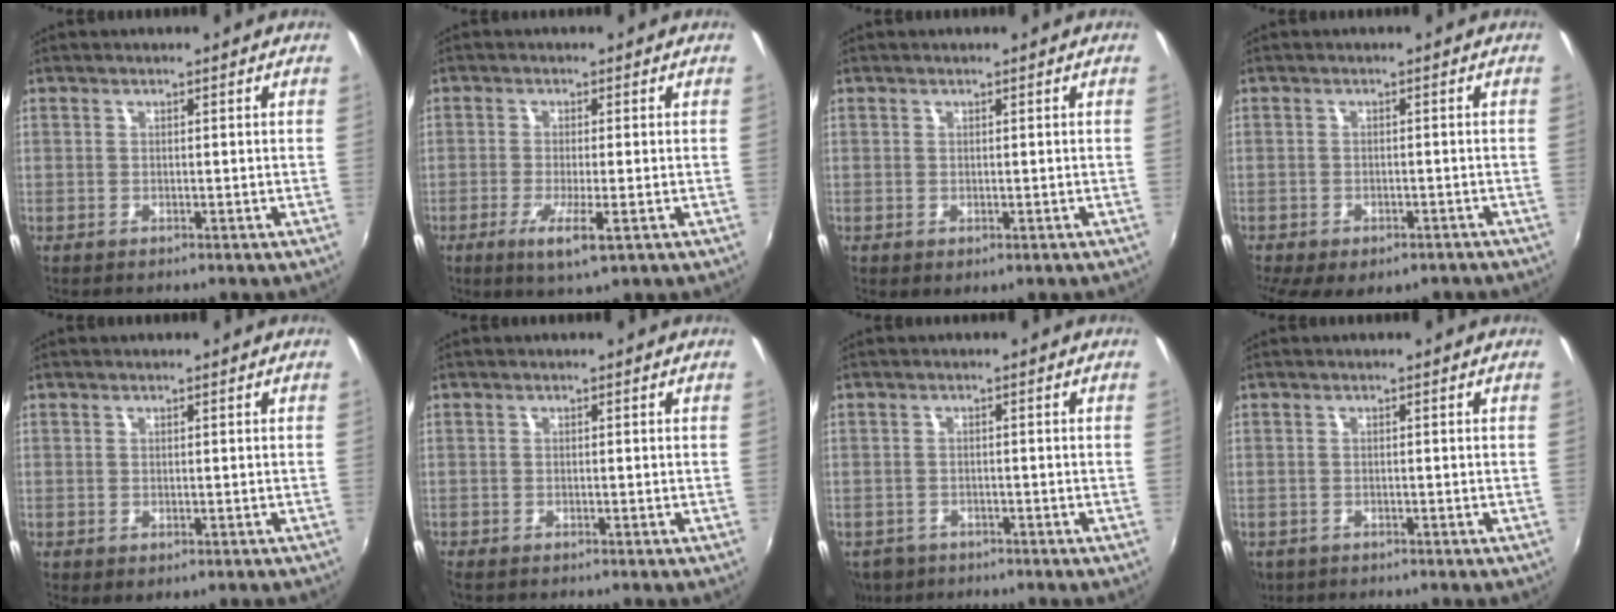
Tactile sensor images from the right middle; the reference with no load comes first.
{"total": 5.4, "force": [-2.2, 0.4, 4.9], "torque": [-0.102, -0.015, -0.040]}
{"total": 0.8, "force": [0.2, 0.2, 0.7], "torque": [-0.010, 0.001, 0.006]}
{"total": 10.1, "force": [-6.8, 4.8, 5.7], "torque": [-0.125, -0.032, -0.092]}
{"total": 1.3, "force": [-0.2, 0.6, 1.1], "torque": [-0.018, -0.004, 0.002]}
{"total": 0.8, "force": [-0.7, 0.2, 0.3], "torque": [-0.008, -0.003, -0.015]}
{"total": 5.5, "force": [-3.5, 3.7, 1.9], "torque": [-0.054, -0.013, -0.055]}
{"total": 4.0, "force": [-2.2, 2.8, 1.8], "torque": [-0.043, -0.012, -0.031]}